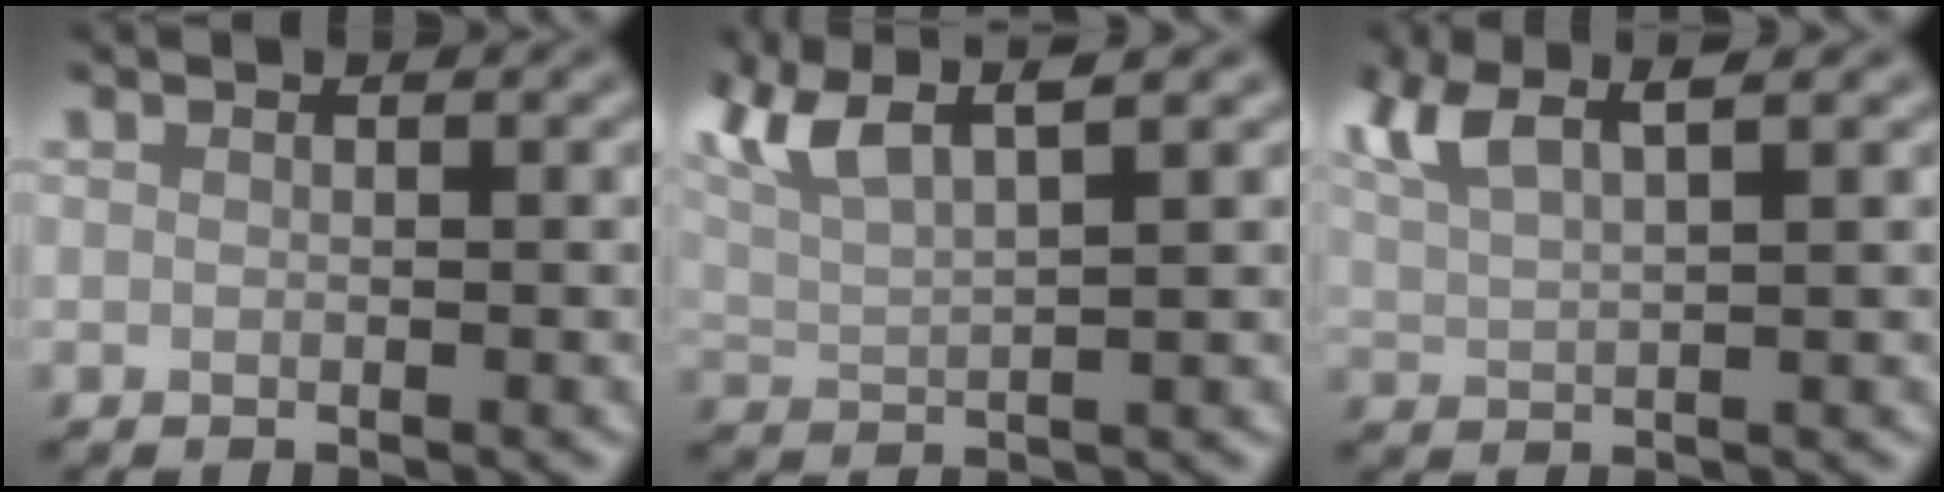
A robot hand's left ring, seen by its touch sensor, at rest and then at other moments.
{"total": 8.7, "force": [5.6, 3.0, 5.9], "torque": [-0.118, 0.041, 0.080]}
{"total": 4.8, "force": [3.1, 1.5, 3.5], "torque": [-0.073, 0.016, 0.058]}